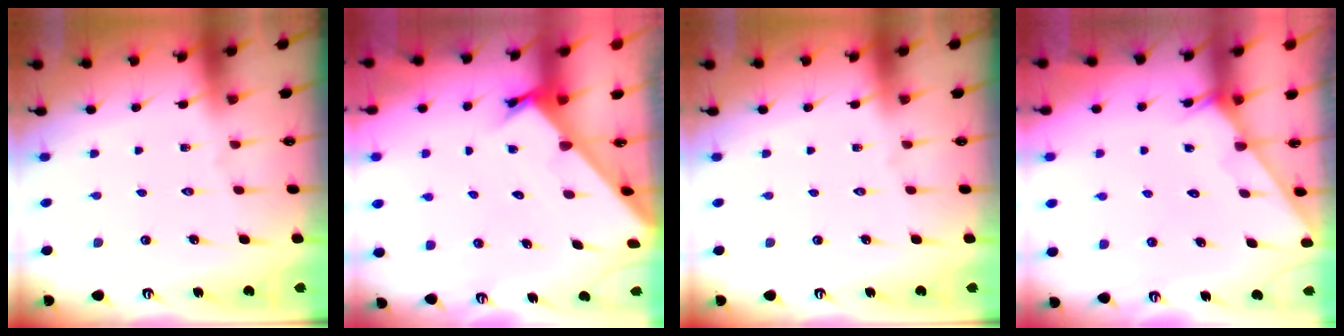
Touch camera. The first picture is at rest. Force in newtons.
{"total": 2.2, "press": 2.2, "slide": 0.2}
{"total": 0.0}
{"total": 2.7, "press": 2.7, "slide": 0.2}